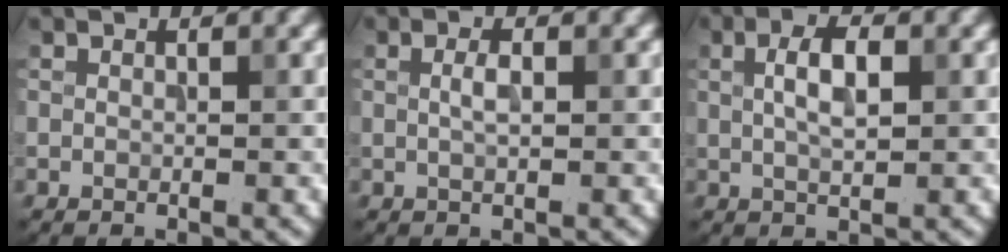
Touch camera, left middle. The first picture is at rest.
{"total": 1.3, "force": [0.2, 0.4, 1.3], "torque": [-0.026, 0.003, 0.002]}
{"total": 3.4, "force": [0.7, 1.4, 3.0], "torque": [-0.061, 0.005, 0.012]}